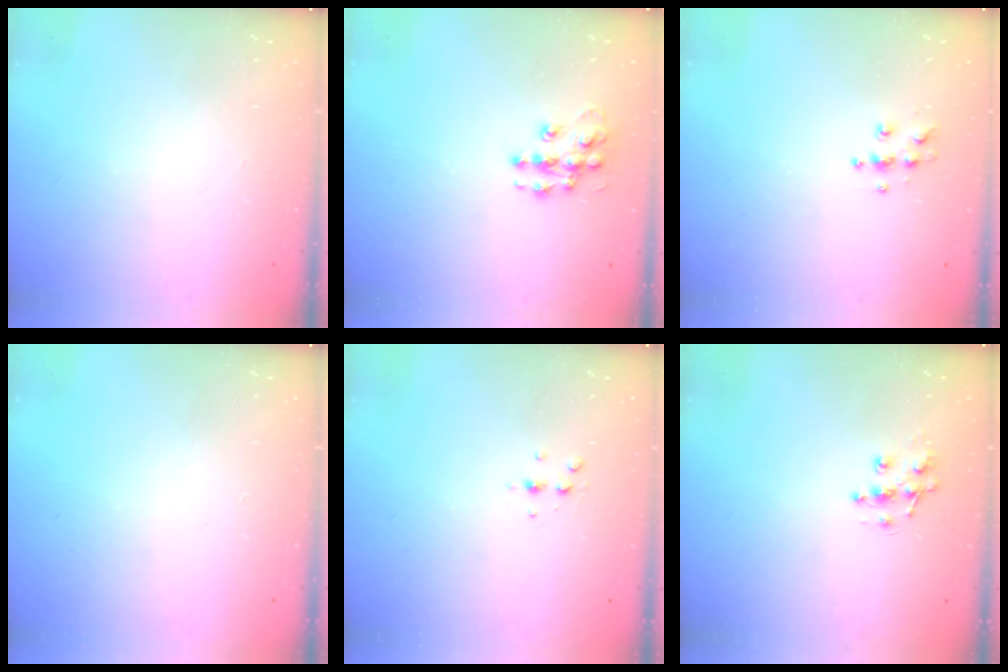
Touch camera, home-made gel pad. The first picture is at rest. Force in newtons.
{"total": 10.2, "press": 10.2, "slide": 0.5}
{"total": 6.9, "press": 6.9, "slide": 0.4}
{"total": 0.0}
{"total": 3.7, "press": 3.6, "slide": 0.5}
{"total": 8.5, "press": 8.4, "slide": 0.6}